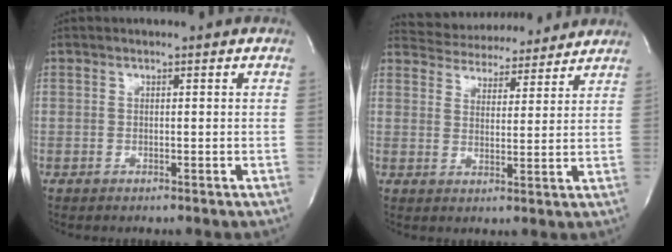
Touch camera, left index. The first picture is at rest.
{"total": 13.0, "force": [12.2, 3.2, 2.8], "torque": [-0.042, 0.012, 0.174]}